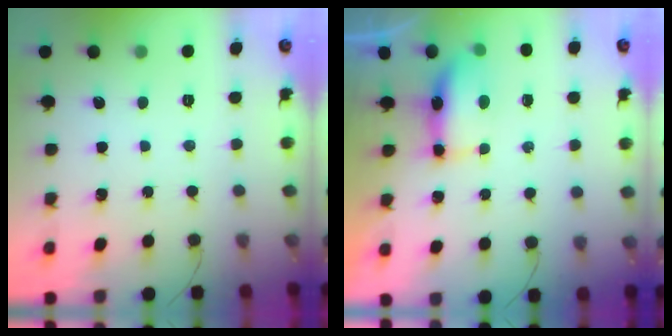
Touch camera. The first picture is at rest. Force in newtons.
{"total": 13.2, "press": 8.8, "slide": 9.9}